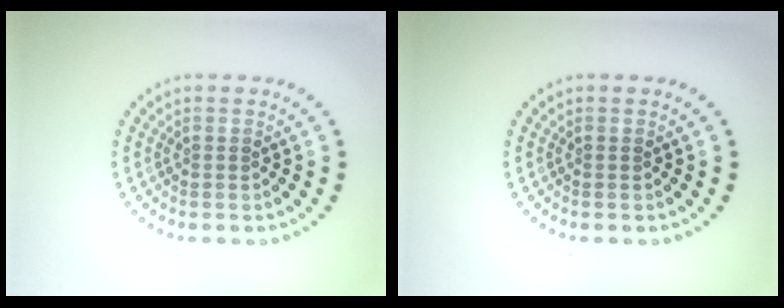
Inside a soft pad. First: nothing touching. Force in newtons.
{"total": 0.0}